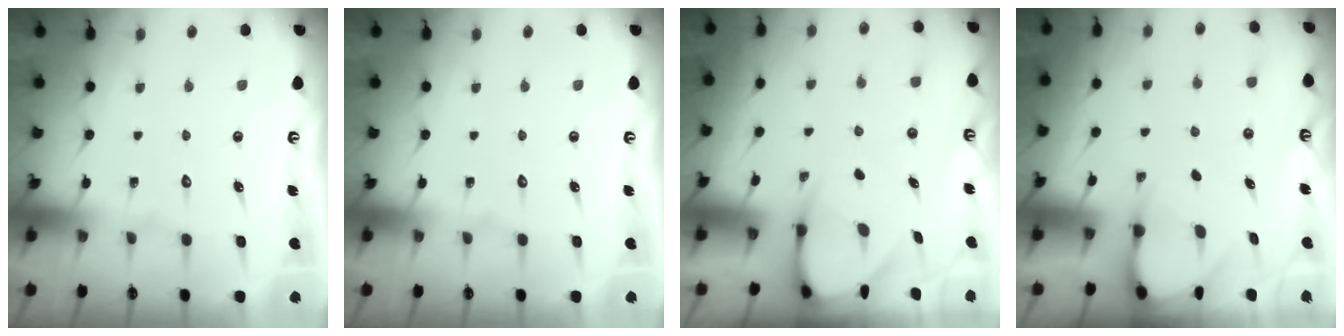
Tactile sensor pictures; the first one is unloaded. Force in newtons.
{"total": 0.0}
{"total": 4.9, "press": 4.9, "slide": 0.3}
{"total": 3.2, "press": 3.1, "slide": 0.4}